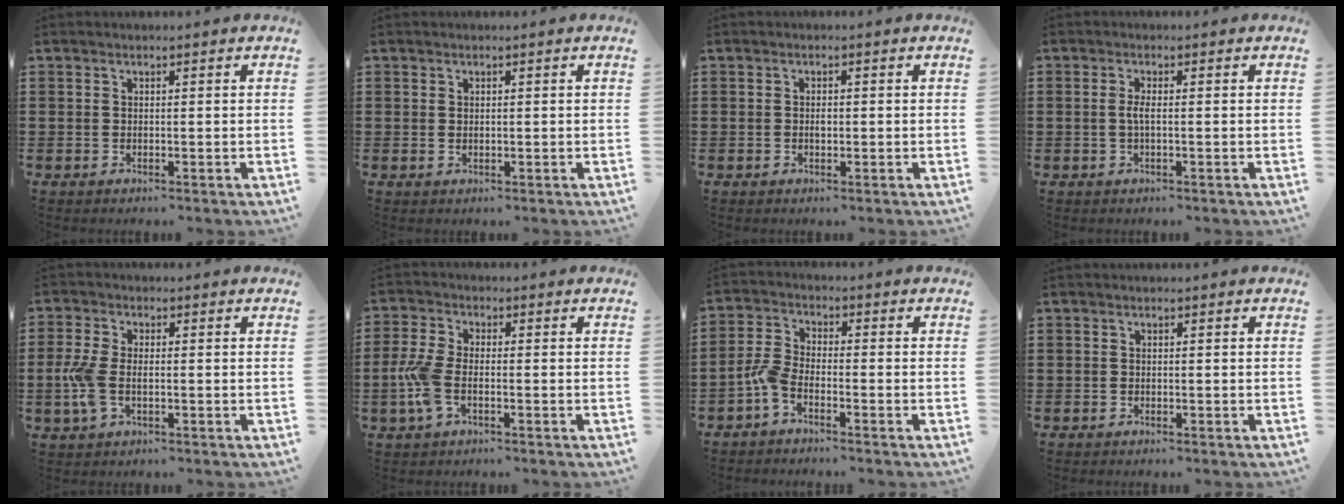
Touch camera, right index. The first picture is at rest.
{"total": 0.6, "force": [0.4, 0.4, 0.2], "torque": [-0.004, 0.004, 0.007]}
{"total": 1.1, "force": [0.0, 0.5, 0.9], "torque": [-0.019, 0.002, -0.001]}
{"total": 1.9, "force": [-0.3, 0.1, 1.9], "torque": [-0.045, -0.007, -0.008]}
{"total": 4.9, "force": [-0.7, 2.7, 4.1], "torque": [-0.101, -0.006, -0.018]}
{"total": 5.4, "force": [-1.4, 2.5, 4.7], "torque": [-0.114, -0.005, -0.032]}
{"total": 3.6, "force": [-2.3, 1.4, 2.4], "torque": [-0.070, 0.002, -0.051]}
{"total": 0.0}